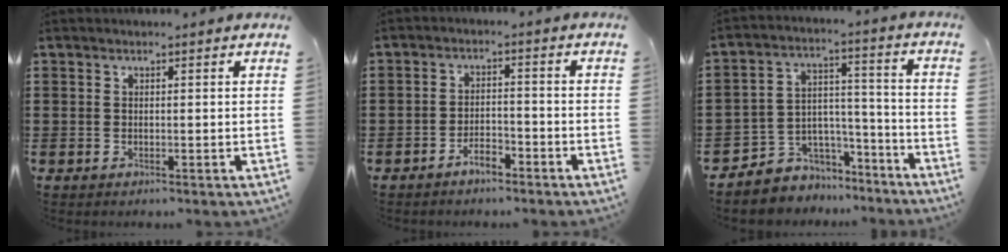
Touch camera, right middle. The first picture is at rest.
{"total": 3.6, "force": [-3.2, 1.3, 1.2], "torque": [-0.025, 0.009, -0.062]}
{"total": 5.6, "force": [-4.2, 3.6, -0.8], "torque": [0.003, 0.011, -0.081]}